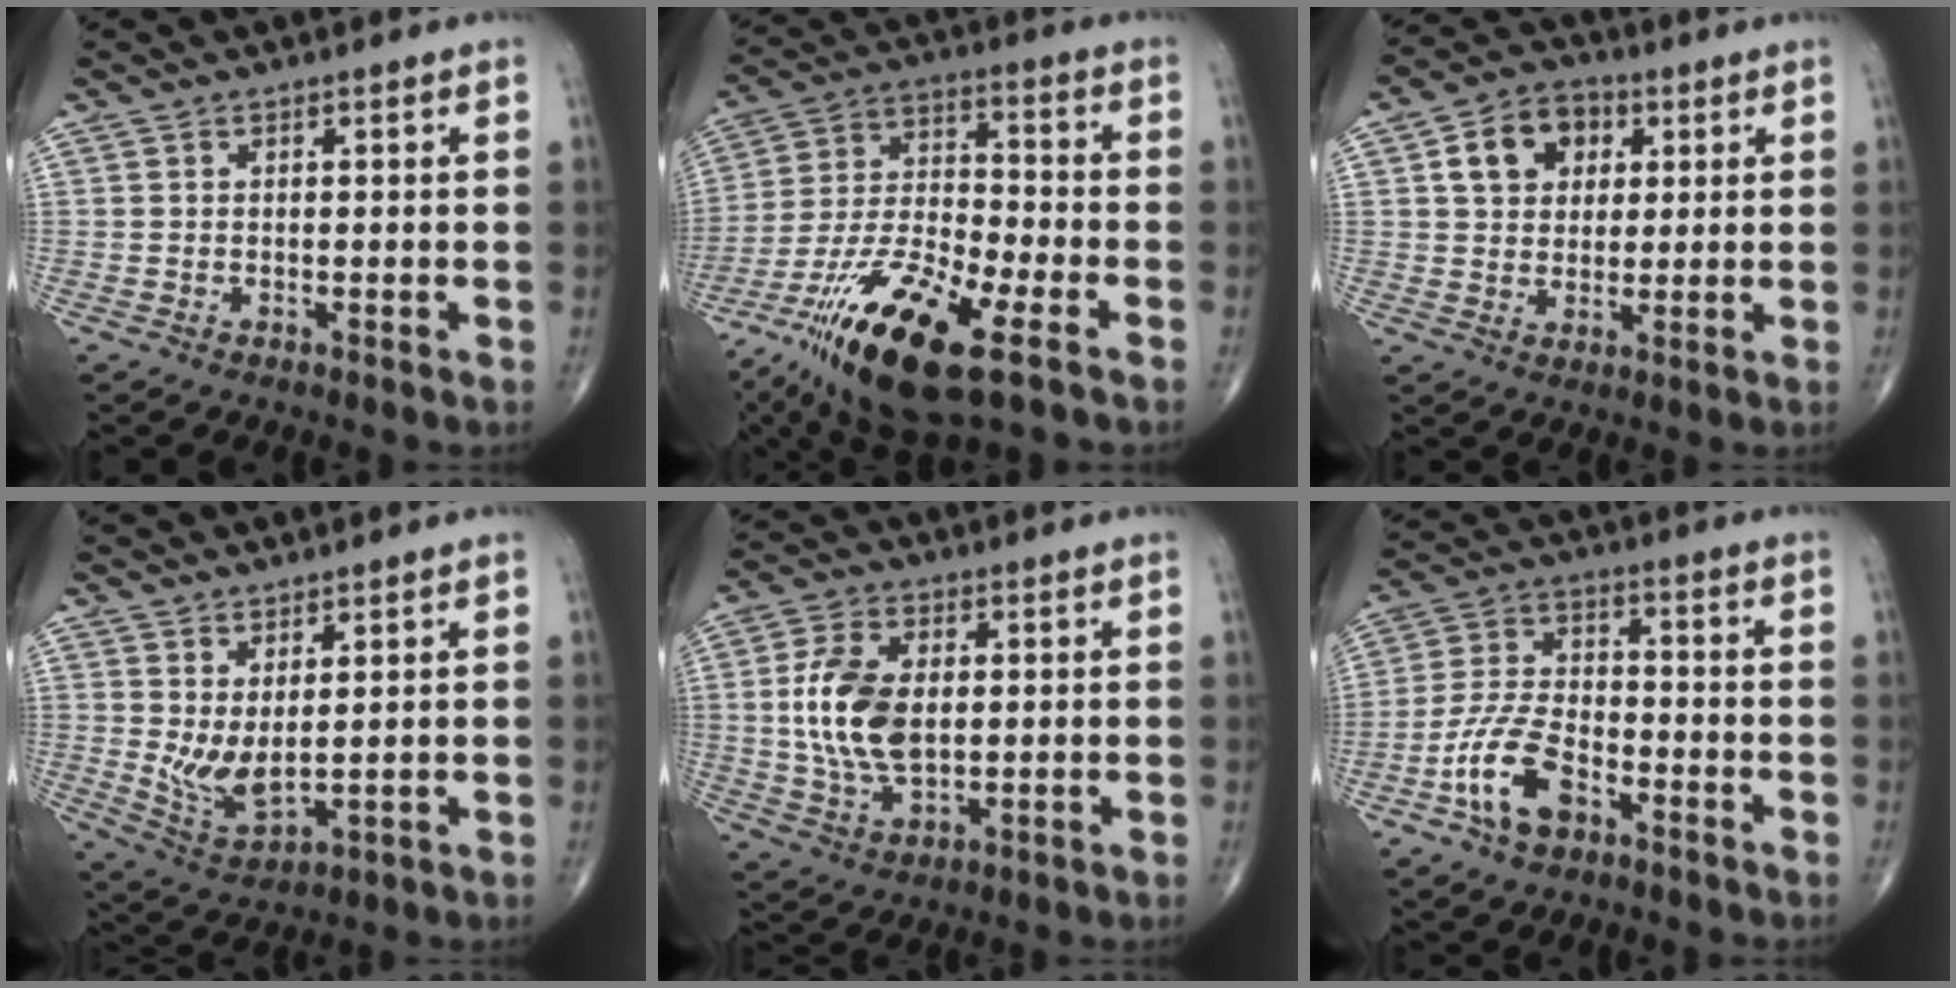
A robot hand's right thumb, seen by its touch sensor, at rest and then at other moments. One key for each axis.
{"total": 20.4, "fx": -11.4, "fy": 6.0, "fz": 15.9, "tx": -0.333, "ty": 0.028, "tz": -0.210}
{"total": 10.0, "fx": 3.1, "fy": 7.8, "fz": 5.6, "tx": -0.062, "ty": -0.001, "tz": 0.047}
{"total": 6.8, "fx": 1.7, "fy": 2.8, "fz": 6.0, "tx": -0.117, "ty": -0.028, "tz": 0.047}
{"total": 12.0, "fx": 1.0, "fy": 6.9, "fz": 9.8, "tx": -0.191, "ty": -0.004, "tz": 0.023}
{"total": 11.0, "fx": -5.3, "fy": 5.9, "fz": 7.6, "tx": -0.150, "ty": 0.031, "tz": -0.102}